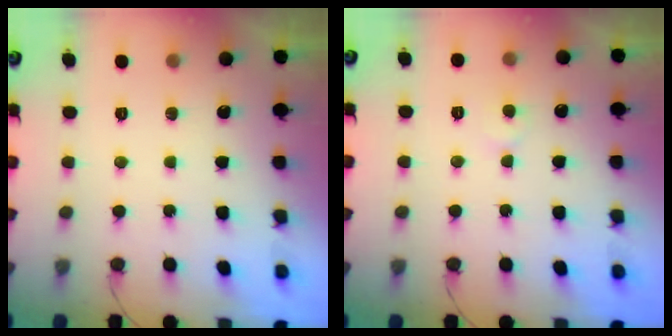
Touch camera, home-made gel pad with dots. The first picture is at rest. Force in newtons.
{"total": 3.7, "press": 3.7, "slide": 0.3}